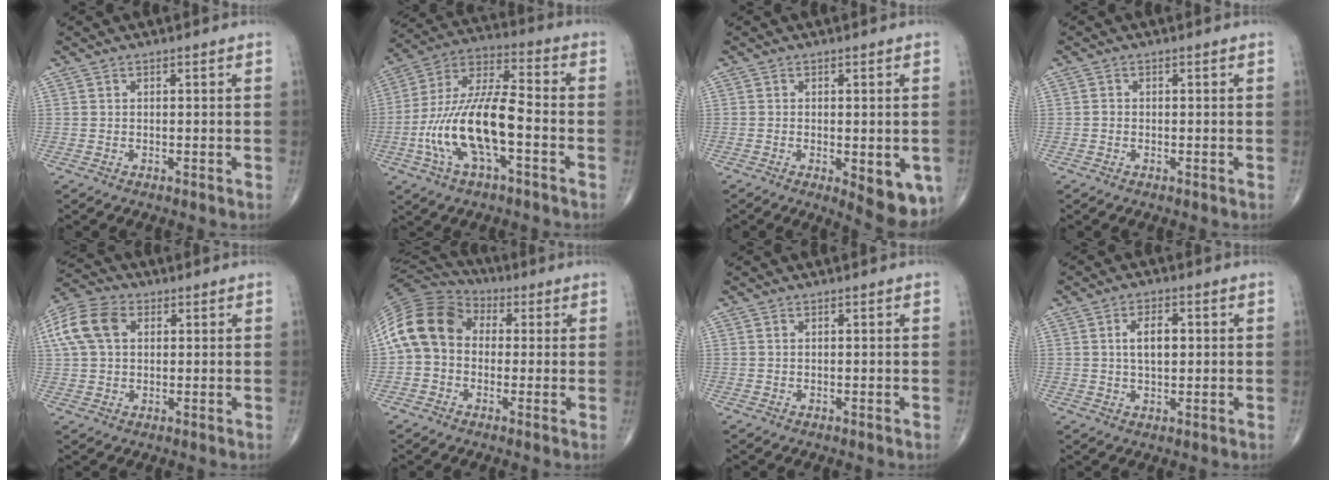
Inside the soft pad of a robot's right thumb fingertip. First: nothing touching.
{"total": 17.7, "force": [-4.9, 6.6, 15.6], "torque": [-0.312, 0.042, -0.092]}
{"total": 9.2, "force": [-3.0, 3.5, 8.0], "torque": [-0.087, -0.011, -0.032]}
{"total": 0.7, "force": [-0.2, 0.6, 0.3], "torque": [-0.004, 0.002, -0.007]}
{"total": 12.0, "force": [3.3, 8.4, 8.0], "torque": [-0.174, 0.021, 0.059]}
{"total": 13.6, "force": [0.8, 10.6, 8.4], "torque": [-0.157, 0.040, 0.003]}
{"total": 0.0}
{"total": 5.3, "force": [0.9, 2.8, 4.4], "torque": [-0.069, 0.001, 0.012]}